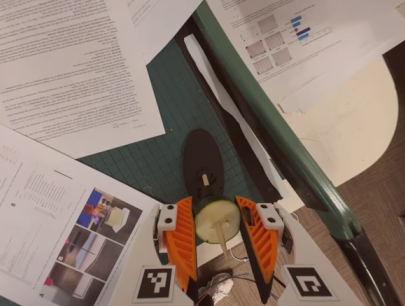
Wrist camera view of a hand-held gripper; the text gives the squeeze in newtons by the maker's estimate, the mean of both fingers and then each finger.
{"total": 11.5, "left": 11.6, "right": 11.3}